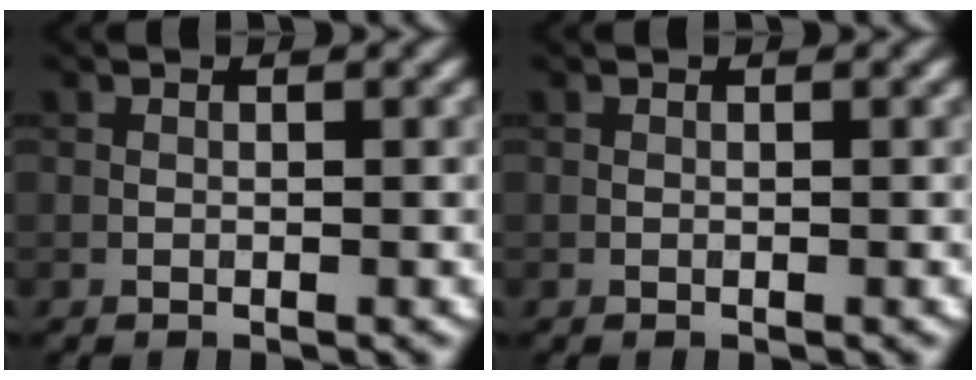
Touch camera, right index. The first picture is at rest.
{"total": 0.0}